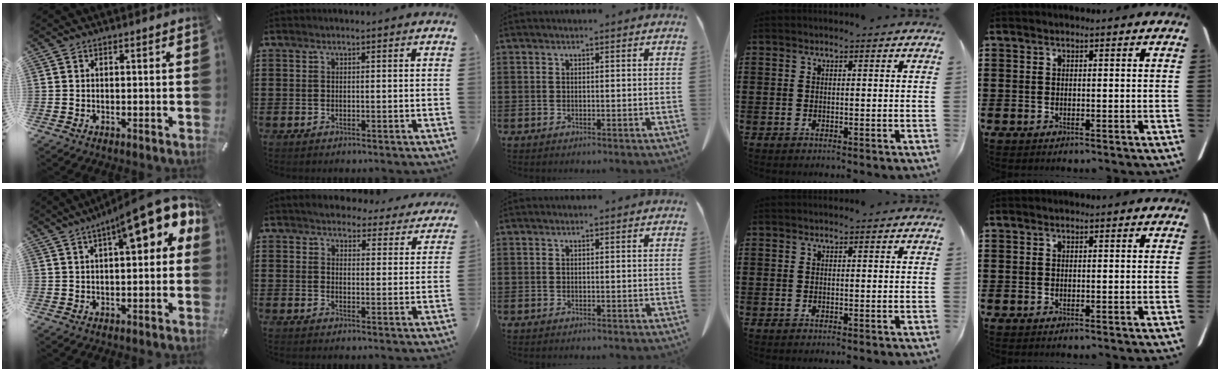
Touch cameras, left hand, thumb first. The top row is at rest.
{"thumb": {"total": 14.9, "force": [7.3, 4.6, 12.2], "torque": [-0.173, -0.041, 0.115]}, "index": {"total": 4.4, "force": [4.3, 0.7, 0.5], "torque": [-0.023, -0.025, 0.073]}}